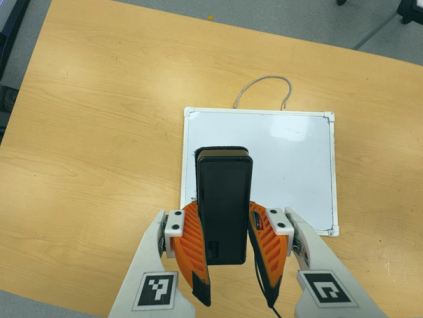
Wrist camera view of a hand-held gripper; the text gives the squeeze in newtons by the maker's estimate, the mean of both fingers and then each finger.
{"total": 8.4, "left": 6.8, "right": 9.9}